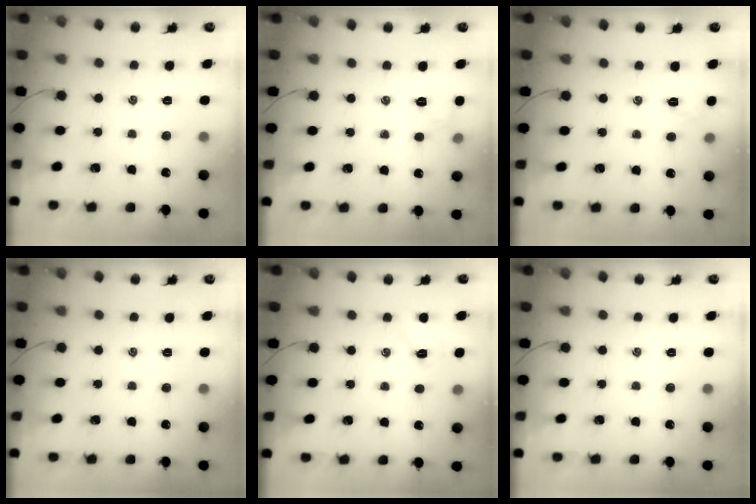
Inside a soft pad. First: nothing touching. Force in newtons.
{"total": 5.8, "press": 5.6, "slide": 1.5}
{"total": 3.0, "press": 2.9, "slide": 0.8}
{"total": 0.0}
{"total": 5.6, "press": 5.5, "slide": 1.1}
{"total": 0.0}